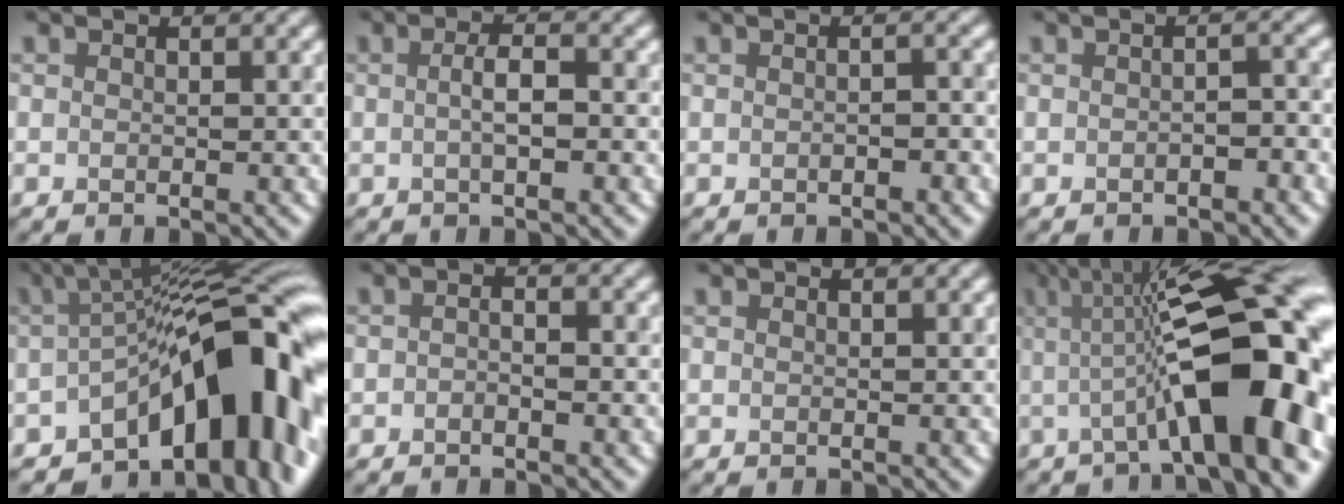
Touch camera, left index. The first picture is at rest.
{"total": 2.4, "force": [-0.2, 0.6, 2.3], "torque": [-0.040, 0.003, -0.005]}
{"total": 1.2, "force": [-0.5, 0.3, 1.0], "torque": [-0.016, 0.001, -0.009]}
{"total": 1.6, "force": [-0.8, 0.5, 1.3], "torque": [-0.022, 0.003, -0.014]}
{"total": 15.2, "force": [-5.1, 6.2, 12.9], "torque": [-0.127, 0.018, -0.087]}
{"total": 1.1, "force": [-0.6, 0.5, 0.9], "torque": [-0.016, 0.002, -0.013]}
{"total": 0.0}
{"total": 14.1, "force": [-0.8, 3.7, 13.5], "torque": [-0.179, 0.023, -0.023]}